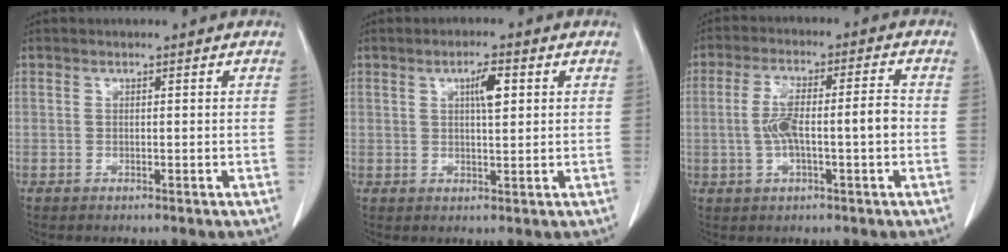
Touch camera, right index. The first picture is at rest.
{"total": 3.9, "force": [1.3, 0.8, 3.5], "torque": [-0.060, 0.003, 0.022]}
{"total": 8.3, "force": [-1.0, 1.4, 8.1], "torque": [-0.157, 0.021, -0.016]}